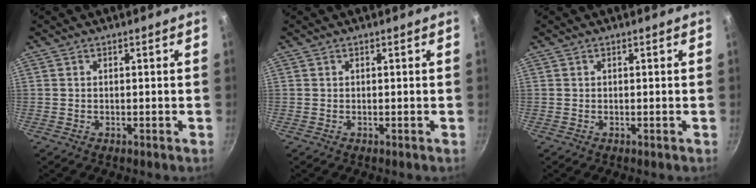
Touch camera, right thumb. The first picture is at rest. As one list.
[{"total": 0.0}, {"total": 0.0}]